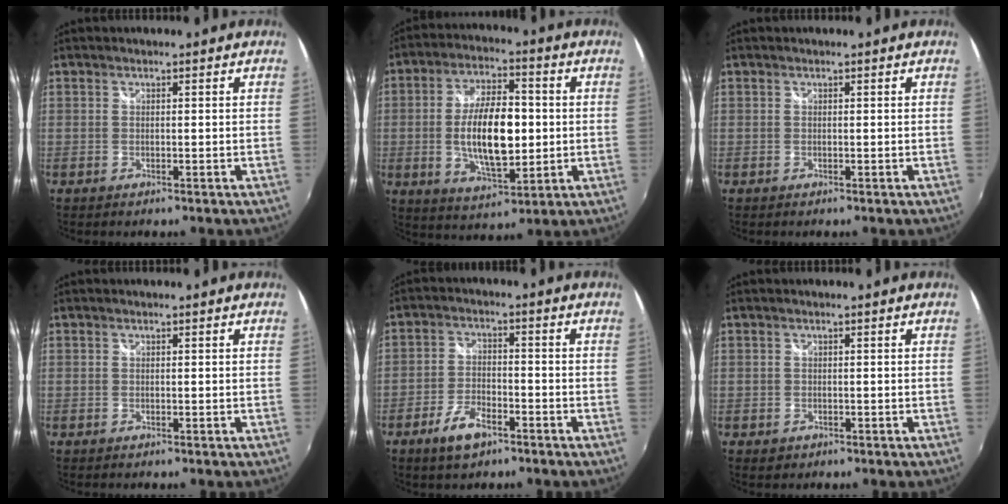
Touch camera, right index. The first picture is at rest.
{"total": 14.4, "force": [-0.9, 6.2, 12.9], "torque": [-0.241, -0.003, -0.009]}
{"total": 0.0}
{"total": 0.0}
{"total": 6.9, "force": [-4.5, 3.1, 4.3], "torque": [-0.097, -0.002, -0.081]}
{"total": 1.3, "force": [-0.6, 1.2, 0.3], "torque": [-0.008, -0.005, -0.007]}